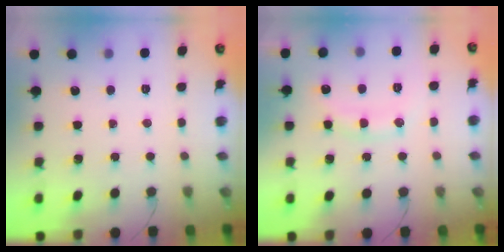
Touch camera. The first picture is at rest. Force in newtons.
{"total": 12.2, "press": 12.1, "slide": 0.7}